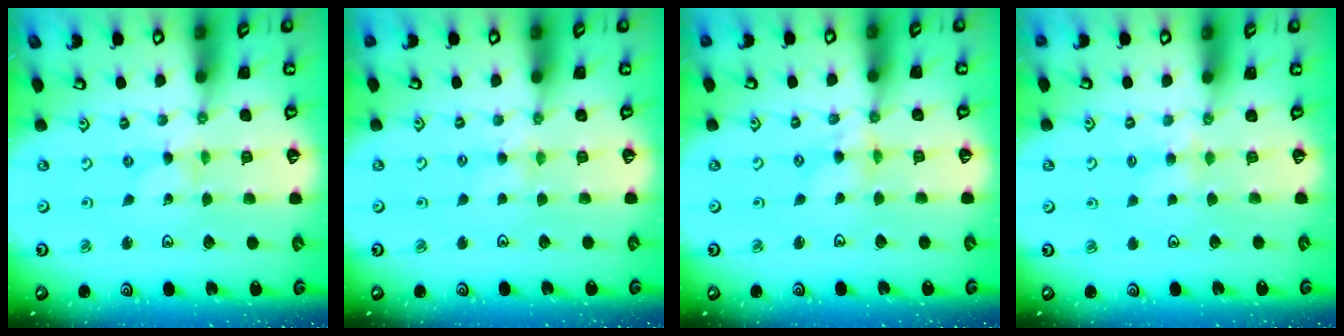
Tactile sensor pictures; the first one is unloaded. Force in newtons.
{"total": 3.0, "press": 2.9, "slide": 0.5}
{"total": 4.2, "press": 4.2, "slide": 0.3}
{"total": 3.0, "press": 3.0, "slide": 0.6}